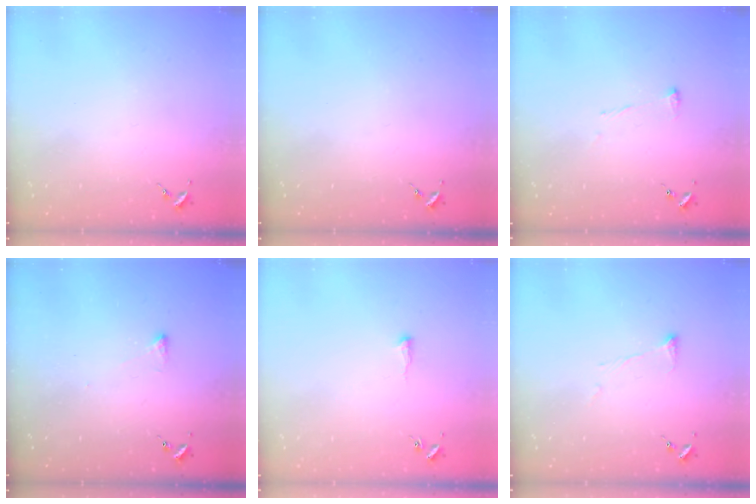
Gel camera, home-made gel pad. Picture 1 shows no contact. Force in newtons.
{"total": 0.0}
{"total": 8.1, "press": 8.1, "slide": 0.6}
{"total": 2.4, "press": 2.4, "slide": 0.5}
{"total": 3.9, "press": 3.9, "slide": 0.5}
{"total": 5.8, "press": 5.8, "slide": 0.8}